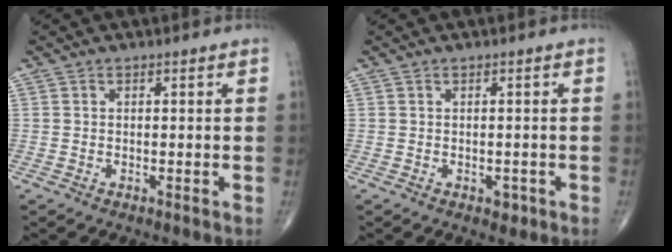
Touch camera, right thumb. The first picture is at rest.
{"total": 1.5, "force": [-0.5, 1.1, 0.9], "torque": [-0.006, 0.000, -0.004]}